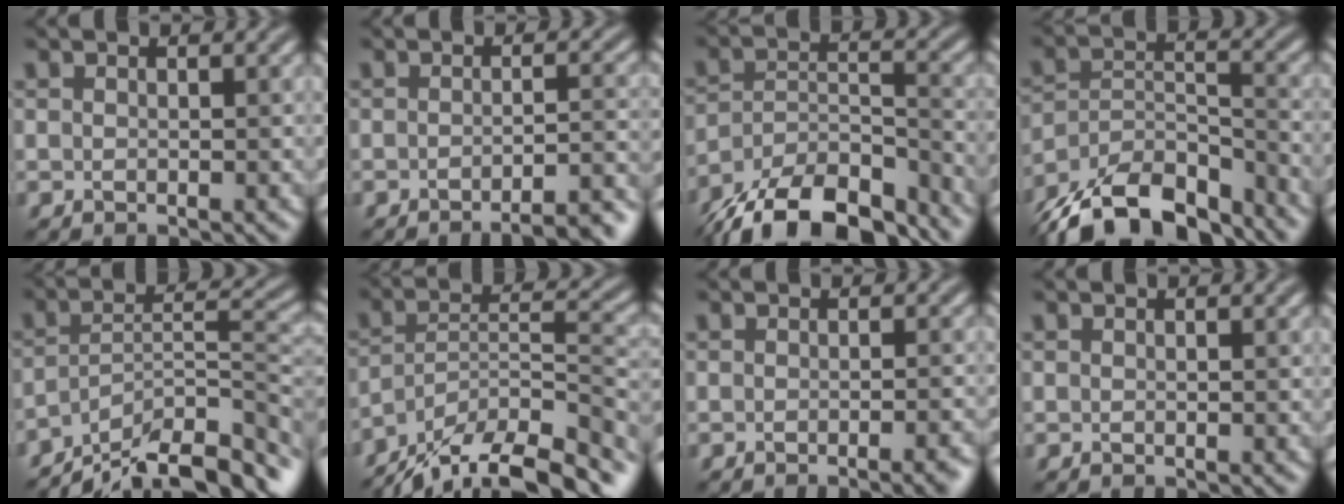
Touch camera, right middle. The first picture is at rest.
{"total": 5.2, "force": [-3.9, 1.1, 3.2], "torque": [-0.030, 0.011, -0.049]}
{"total": 13.7, "force": [-11.4, 5.1, 5.8], "torque": [-0.105, -0.012, -0.168]}
{"total": 12.7, "force": [-10.3, 5.3, 5.3], "torque": [-0.105, -0.009, -0.167]}
{"total": 11.5, "force": [-8.6, 3.0, 7.1], "torque": [-0.106, 0.009, -0.148]}
{"total": 14.2, "force": [-11.9, 3.7, 6.7], "torque": [-0.115, 0.017, -0.183]}
{"total": 3.1, "force": [-1.6, 0.9, 2.5], "torque": [-0.013, 0.007, -0.021]}
{"total": 0.0}